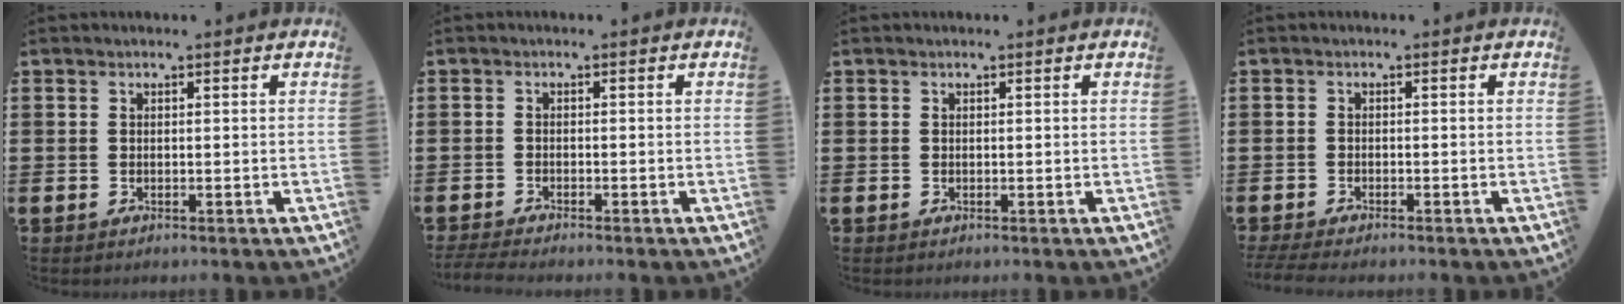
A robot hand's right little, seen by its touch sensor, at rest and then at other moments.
{"total": 1.3, "force": [-1.1, 0.1, 0.7], "torque": [-0.012, 0.001, -0.021]}
{"total": 0.0}
{"total": 1.3, "force": [-1.1, 0.1, 0.7], "torque": [-0.012, 0.001, -0.021]}